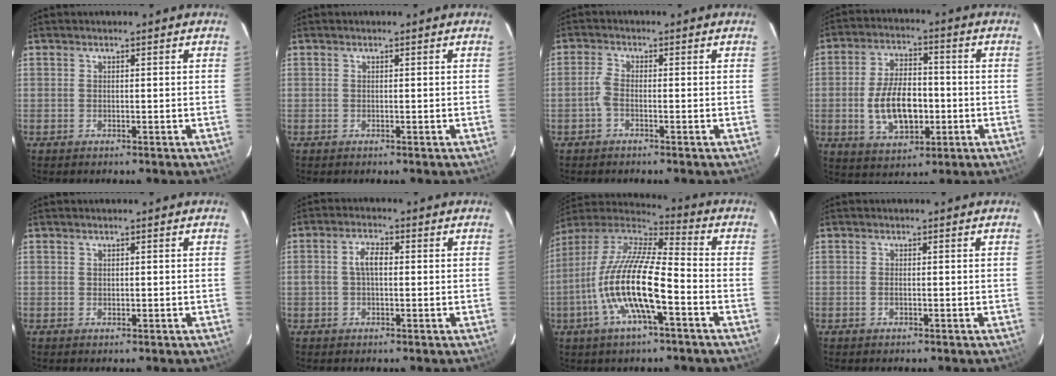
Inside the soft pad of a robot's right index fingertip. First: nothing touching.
{"total": 0.0}
{"total": 2.0, "force": [-1.0, 0.6, 1.6], "torque": [-0.045, 0.005, -0.024]}
{"total": 12.3, "force": [-2.4, 6.6, 10.0], "torque": [-0.198, 0.007, -0.030]}
{"total": 0.5, "force": [0.2, 0.5, 0.2], "torque": [-0.002, 0.003, 0.004]}
{"total": 3.8, "force": [0.2, 2.0, 3.2], "torque": [-0.063, 0.010, 0.004]}
{"total": 18.2, "force": [-6.0, 4.3, 16.6], "torque": [-0.314, -0.018, -0.122]}
{"total": 0.8, "force": [-0.2, 0.4, 0.7], "torque": [-0.015, 0.000, -0.005]}